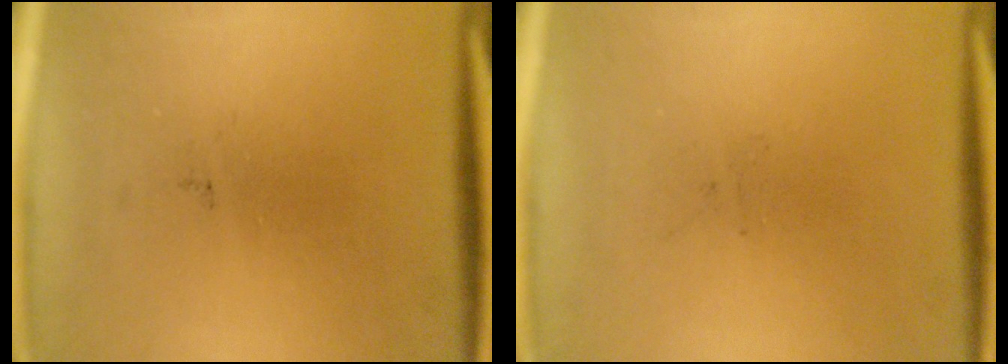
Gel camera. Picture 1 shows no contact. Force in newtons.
{"total": 0.0}